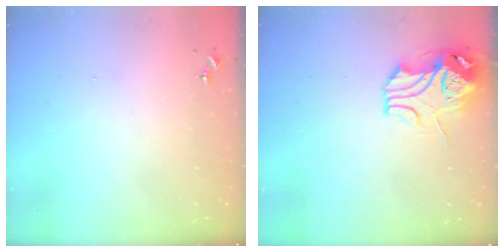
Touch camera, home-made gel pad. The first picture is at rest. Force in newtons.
{"total": 10.6, "press": 10.4, "slide": 1.9}